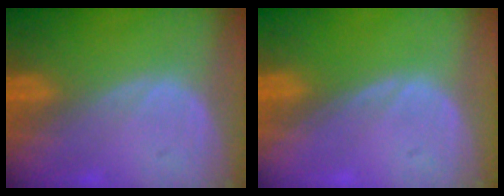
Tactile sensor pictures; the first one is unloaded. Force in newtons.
{"total": 0.0}